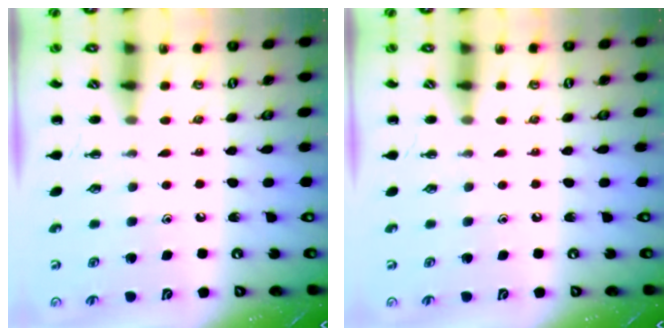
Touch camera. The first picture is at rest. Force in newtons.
{"total": 0.0}